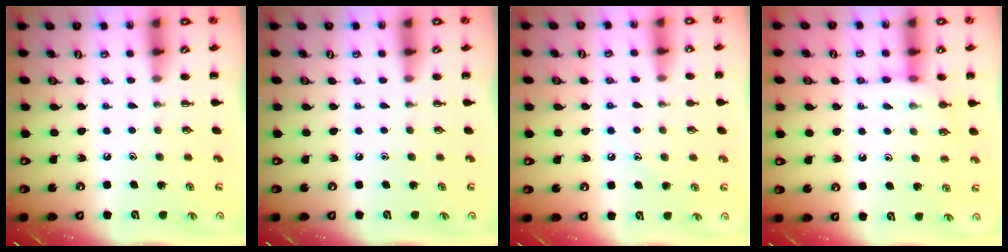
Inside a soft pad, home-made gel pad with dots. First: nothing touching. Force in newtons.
{"total": 0.0}
{"total": 7.6, "press": 7.4, "slide": 1.9}
{"total": 8.4, "press": 8.4, "slide": 0.5}